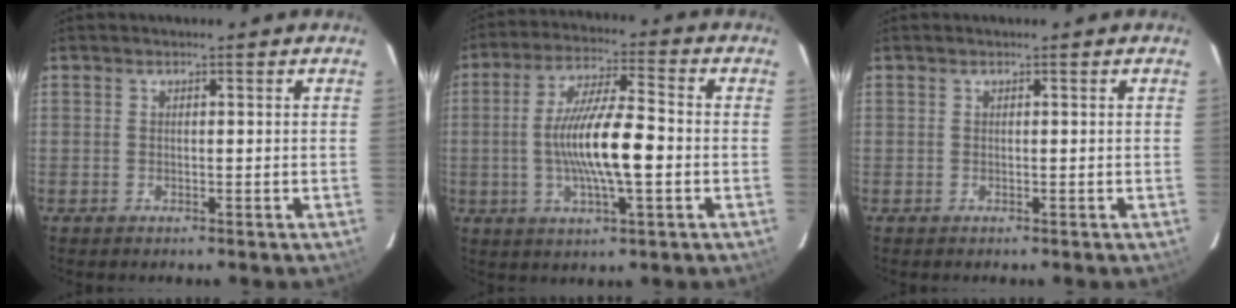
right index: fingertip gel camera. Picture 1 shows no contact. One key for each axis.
{"total": 13.0, "fx": -1.9, "fy": 2.5, "fz": 12.6, "tx": -0.236, "ty": 0.000, "tz": -0.035}
{"total": 0.0}